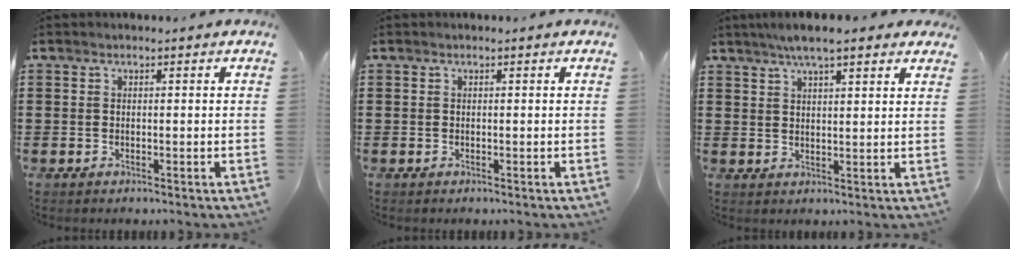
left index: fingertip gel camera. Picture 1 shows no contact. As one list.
[{"total": 0.0}, {"total": 5.6, "force": [4.4, 1.0, 3.3], "torque": [-0.074, 0.000, 0.080]}]